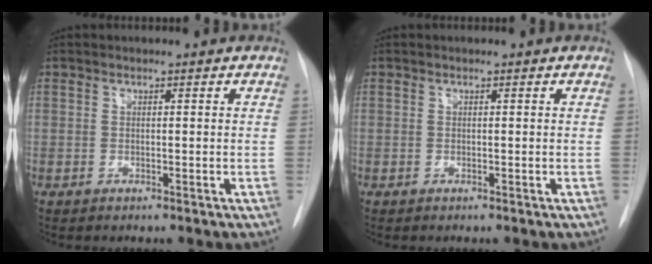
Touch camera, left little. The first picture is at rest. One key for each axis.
{"total": 0.0}